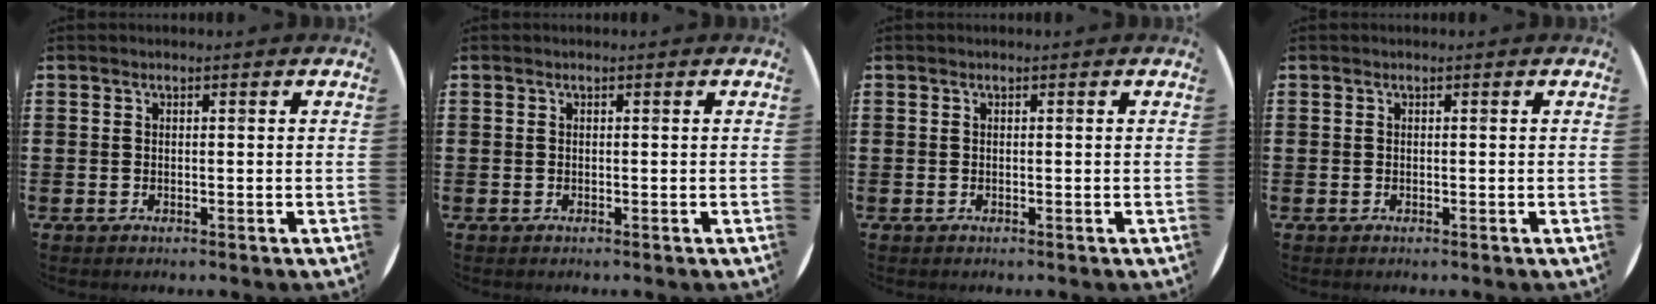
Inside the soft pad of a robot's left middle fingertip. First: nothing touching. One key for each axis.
{"total": 0.0}
{"total": 0.0}
{"total": 0.0}